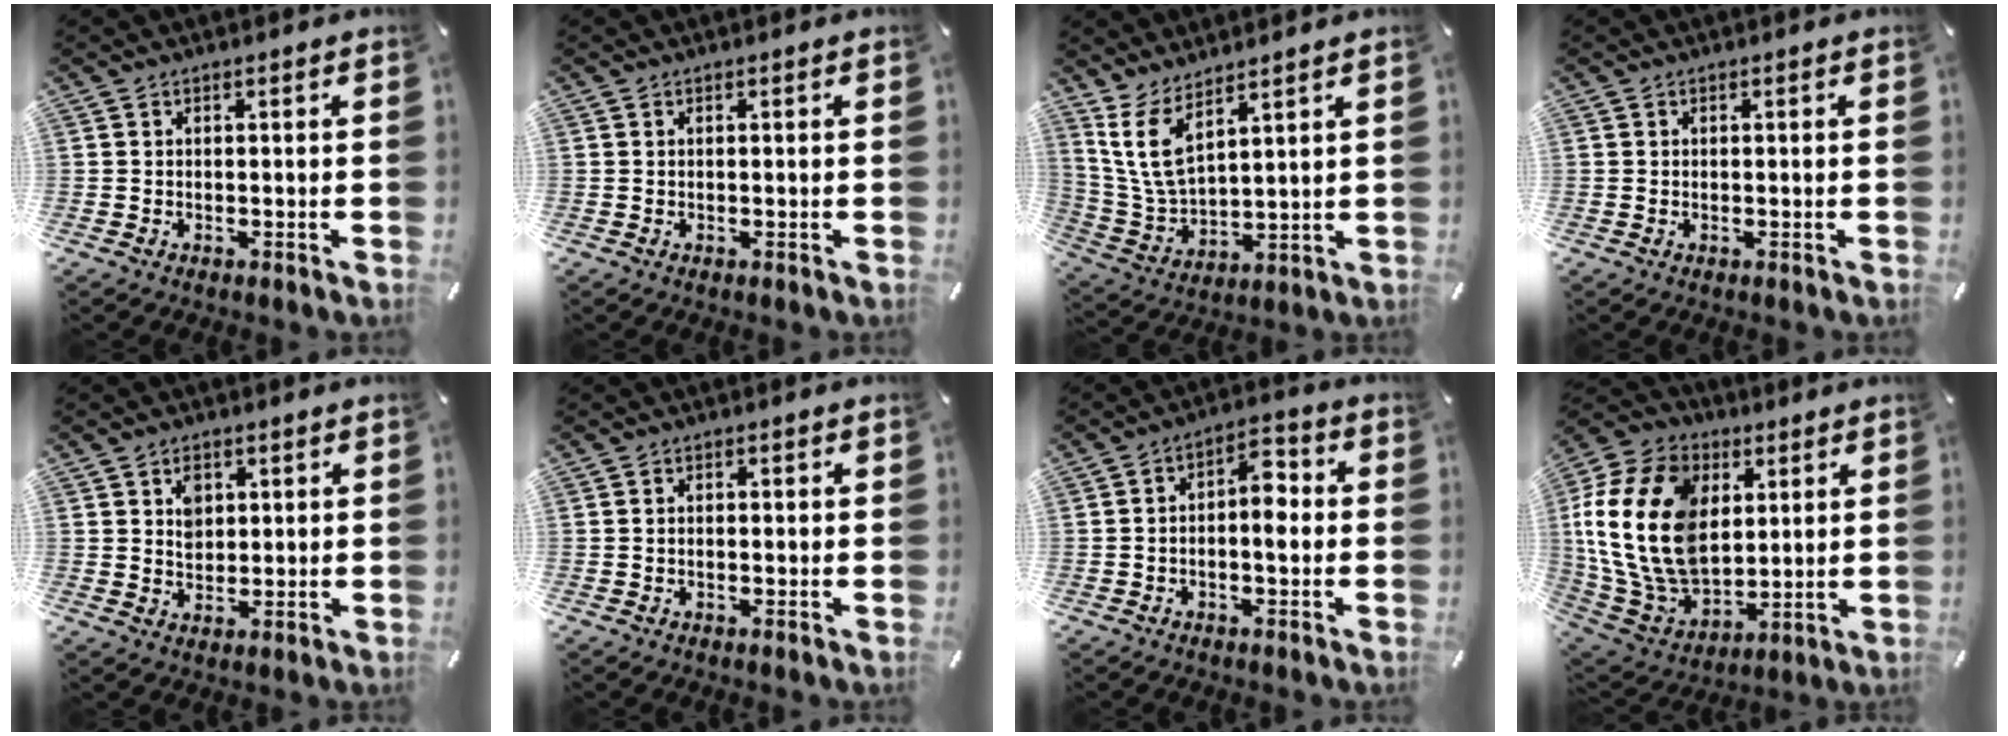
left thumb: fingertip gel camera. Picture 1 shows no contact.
{"total": 0.0}
{"total": 9.5, "force": [6.3, 3.9, 5.9], "torque": [-0.152, -0.030, 0.117]}
{"total": 0.0}
{"total": 4.1, "force": [1.4, 3.5, 1.7], "torque": [-0.018, -0.002, 0.019]}
{"total": 1.3, "force": [-0.2, 0.9, 0.9], "torque": [-0.018, 0.004, -0.006]}
{"total": 6.4, "force": [-1.2, 3.6, 5.1], "torque": [-0.072, 0.011, -0.025]}
{"total": 22.7, "force": [4.5, 16.6, 14.9], "torque": [-0.332, -0.018, 0.081]}